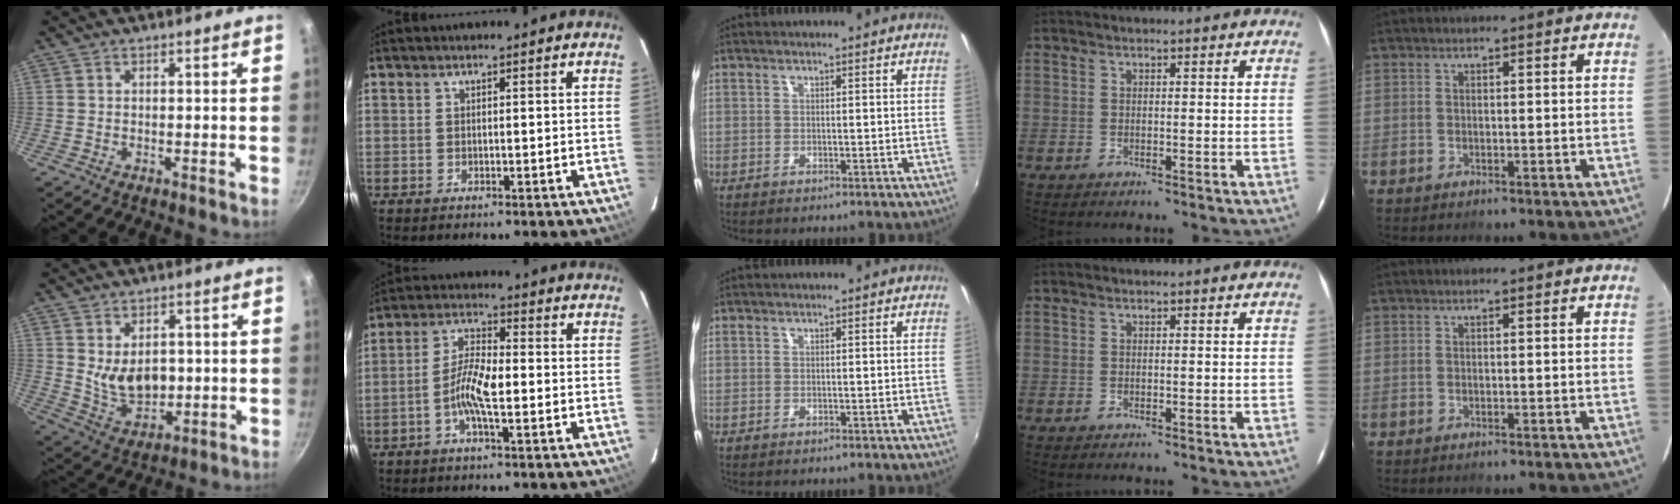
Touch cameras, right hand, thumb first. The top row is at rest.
{"thumb": {"total": 8.7, "force": [1.1, 5.9, 6.3], "torque": [-0.091, -0.027, 0.036]}, "index": {"total": 6.7, "force": [-2.0, 1.4, 6.2], "torque": [-0.127, 0.010, -0.043]}}